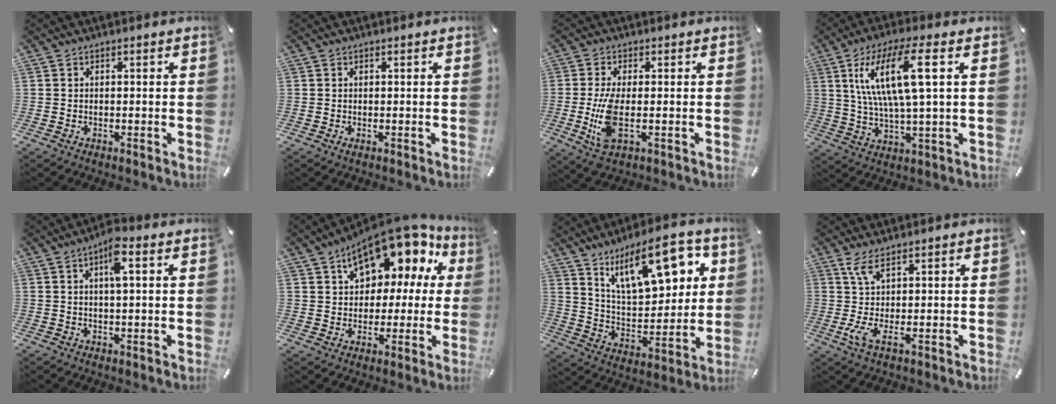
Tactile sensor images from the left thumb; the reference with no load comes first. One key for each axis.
{"total": 0.5, "fx": 0.0, "fy": 0.1, "fz": 0.5, "tx": -0.008, "ty": -0.004, "tz": 0.000}
{"total": 9.2, "fx": -0.7, "fy": 3.4, "fz": 8.5, "tx": -0.182, "ty": -0.025, "tz": -0.015}
{"total": 14.7, "fx": 4.9, "fy": 3.3, "fz": 13.4, "tx": -0.281, "ty": 0.001, "tz": 0.075}
{"total": 5.5, "fx": 1.8, "fy": 1.4, "fz": 5.0, "tx": -0.086, "ty": 0.001, "tz": 0.025}
{"total": 14.2, "fx": 8.8, "fy": 8.5, "fz": 7.2, "tx": -0.117, "ty": -0.060, "tz": 0.156}
{"total": 19.6, "fx": 10.8, "fy": 9.0, "fz": 13.6, "tx": -0.210, "ty": -0.041, "tz": 0.181}
{"total": 5.8, "fx": 1.2, "fy": 0.7, "fz": 5.7, "tx": -0.125, "ty": -0.024, "tz": 0.019}